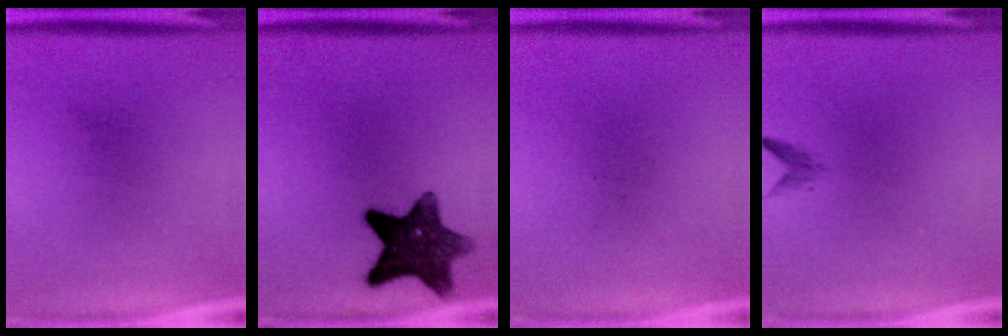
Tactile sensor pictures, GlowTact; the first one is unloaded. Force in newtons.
{"total": 10.6}
{"total": 0.0}
{"total": 1.1}